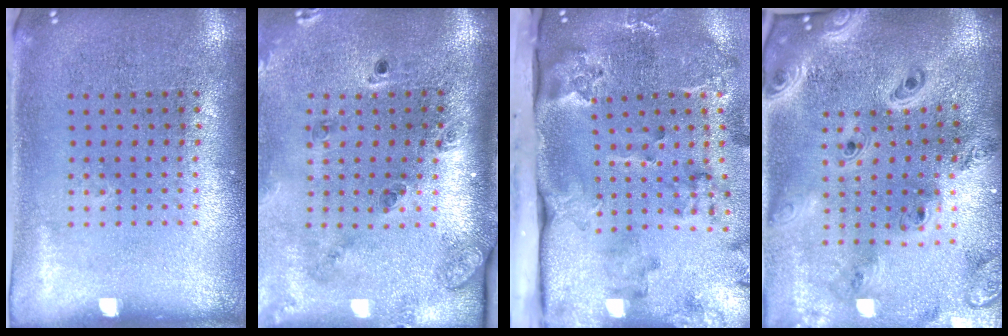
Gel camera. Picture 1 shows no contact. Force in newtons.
{"total": 1.8, "press": 1.6, "slide": 0.8}
{"total": 3.9, "press": 2.7, "slide": 2.8}
{"total": 3.9, "press": 3.0, "slide": 2.5}